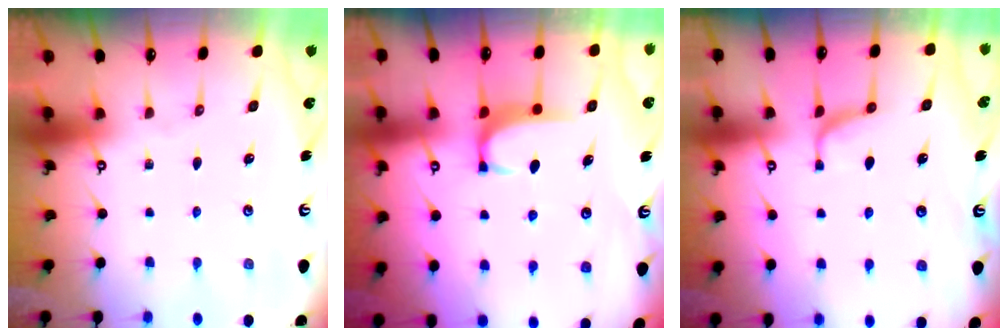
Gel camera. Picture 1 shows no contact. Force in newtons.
{"total": 1.6, "press": 1.6, "slide": 0.5}
{"total": 0.7, "press": 0.3, "slide": 0.6}